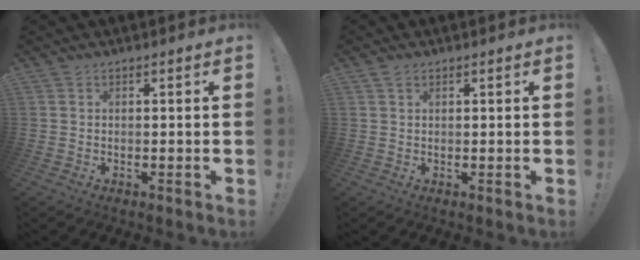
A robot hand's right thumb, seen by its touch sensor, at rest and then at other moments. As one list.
[{"total": 1.2, "force": [0.7, 0.8, 0.5], "torque": [-0.006, 0.000, 0.013]}]